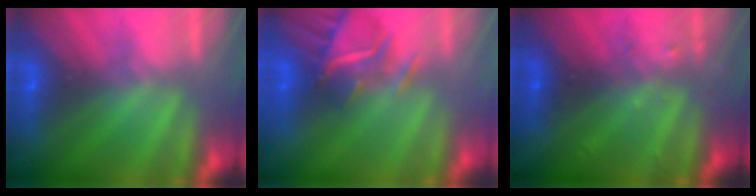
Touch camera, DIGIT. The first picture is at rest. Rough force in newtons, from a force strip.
{"total": 6.8}
{"total": 2.4}